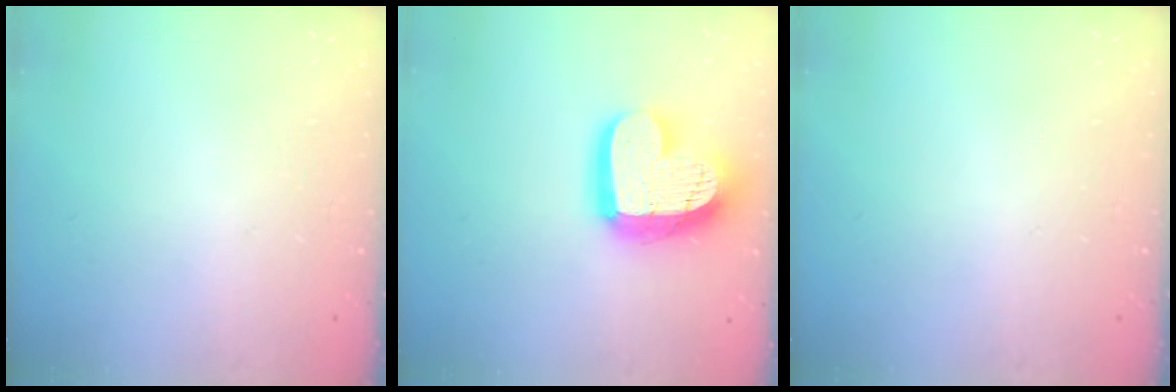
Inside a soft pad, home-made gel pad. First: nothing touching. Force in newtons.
{"total": 18.7, "press": 18.6, "slide": 1.5}
{"total": 0.0}